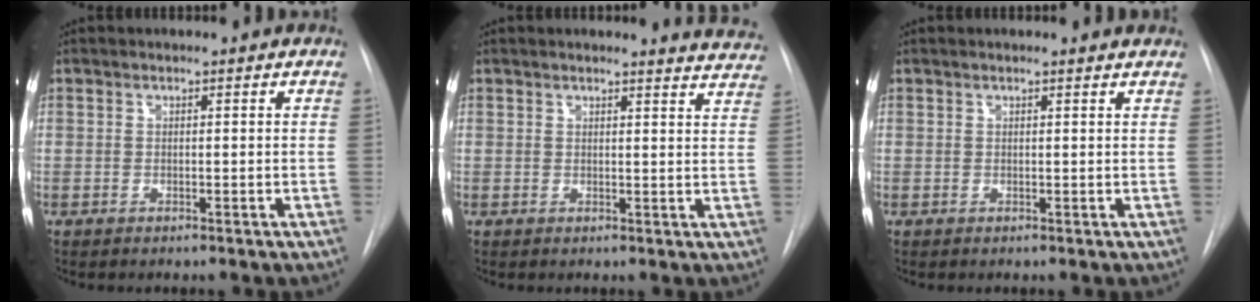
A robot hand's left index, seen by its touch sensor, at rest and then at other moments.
{"total": 7.1, "force": [7.0, 0.4, 0.5], "torque": [0.009, -0.038, 0.050]}
{"total": 3.1, "force": [3.1, 0.2, 0.6], "torque": [-0.013, 0.006, 0.025]}